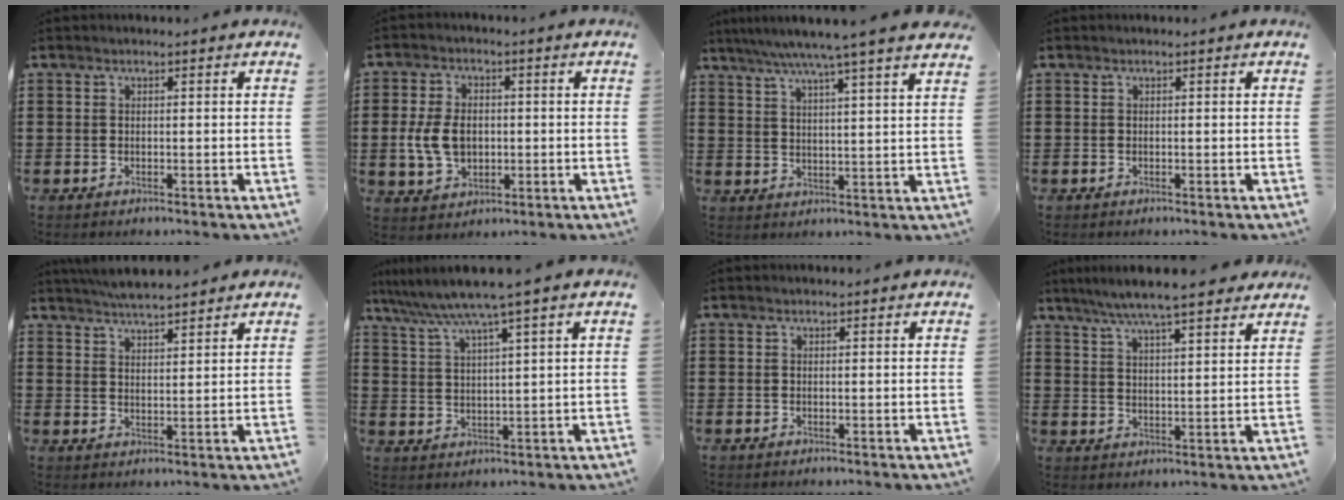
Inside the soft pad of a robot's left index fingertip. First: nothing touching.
{"total": 6.8, "force": [-0.5, 4.9, 4.7], "torque": [-0.112, 0.002, -0.018]}
{"total": 6.3, "force": [5.2, -1.0, 3.4], "torque": [-0.083, -0.023, 0.086]}
{"total": 0.0}
{"total": 4.3, "force": [4.1, 0.2, 1.2], "torque": [-0.034, -0.010, 0.076]}
{"total": 5.7, "force": [4.3, -0.8, 3.6], "torque": [-0.085, -0.021, 0.069]}
{"total": 0.0}
{"total": 6.7, "force": [5.8, 0.3, 3.3], "torque": [-0.082, -0.017, 0.102]}